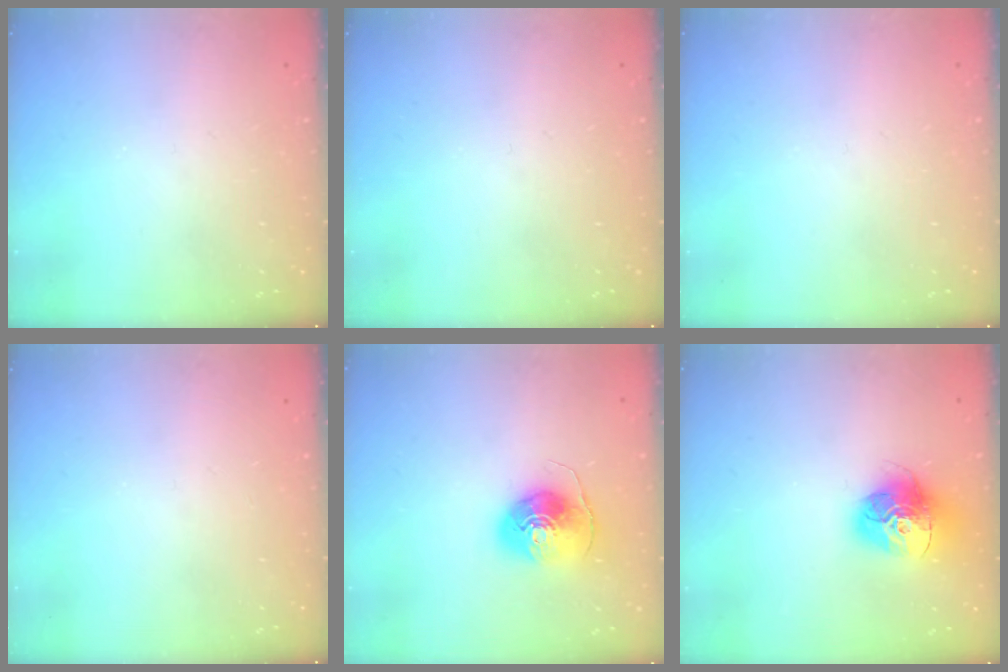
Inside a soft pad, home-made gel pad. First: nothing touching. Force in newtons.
{"total": 0.0}
{"total": 0.0}
{"total": 0.0}
{"total": 8.8, "press": 8.7, "slide": 1.0}
{"total": 16.0, "press": 16.0, "slide": 1.5}